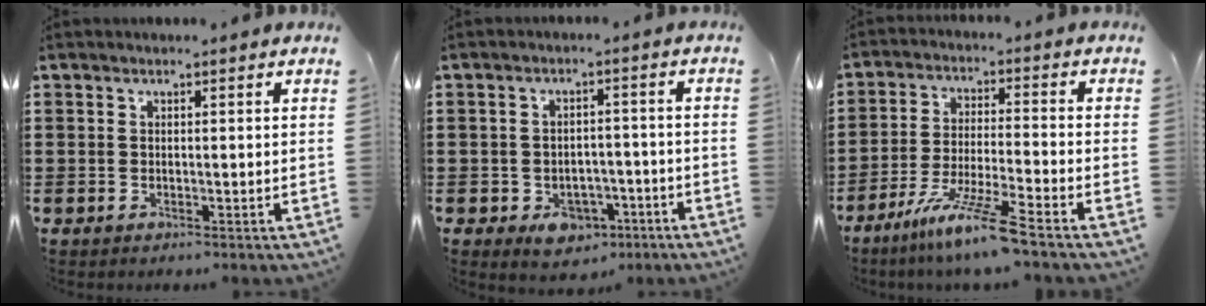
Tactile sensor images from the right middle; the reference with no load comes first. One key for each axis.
{"total": 4.1, "fx": -2.8, "fy": 2.6, "fz": 1.6, "tx": -0.031, "ty": 0.007, "tz": -0.052}
{"total": 9.2, "fx": -7.0, "fy": -0.5, "fz": 5.9, "tx": -0.118, "ty": -0.015, "tz": -0.135}